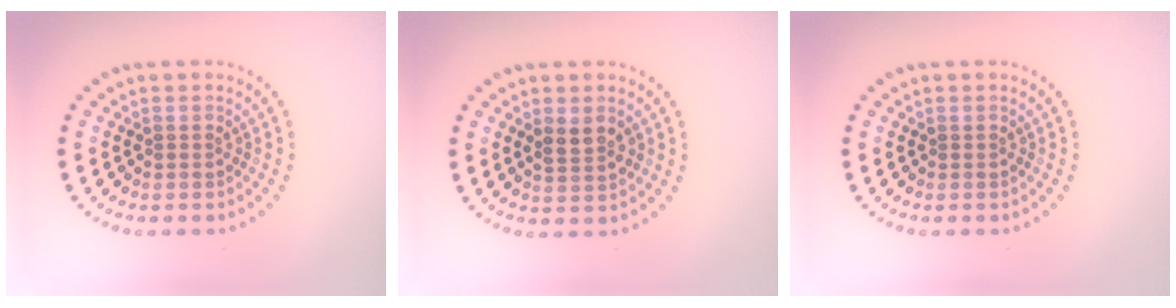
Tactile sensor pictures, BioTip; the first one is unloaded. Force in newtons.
{"total": 2.1, "press": 2.0, "slide": 0.5}
{"total": 0.0}